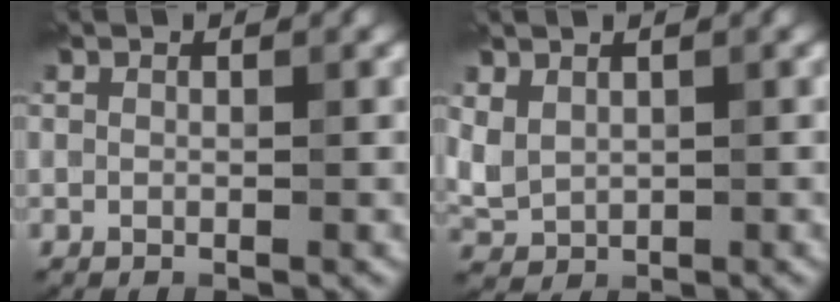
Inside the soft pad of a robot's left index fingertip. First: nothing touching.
{"total": 2.4, "force": [0.8, 1.7, 1.5], "torque": [-0.039, -0.003, 0.021]}